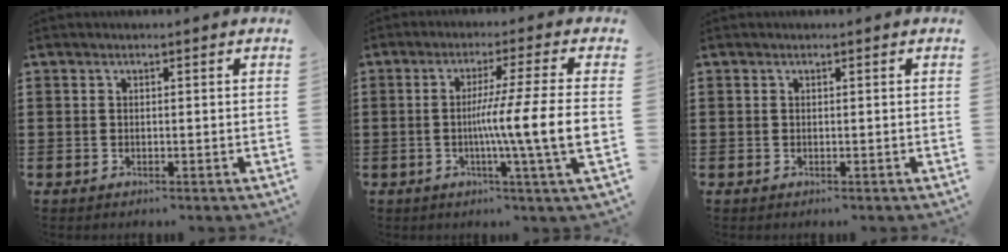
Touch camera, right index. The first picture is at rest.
{"total": 10.7, "force": [-1.5, -1.1, 10.6], "torque": [-0.192, -0.018, -0.035]}
{"total": 0.0}